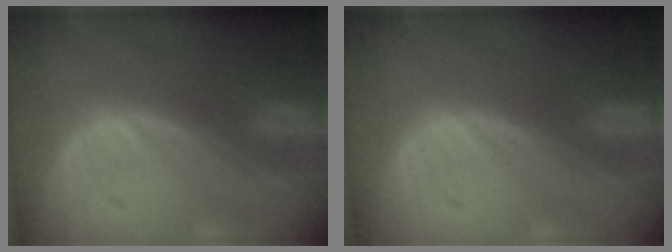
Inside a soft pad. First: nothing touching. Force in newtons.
{"total": 0.0}